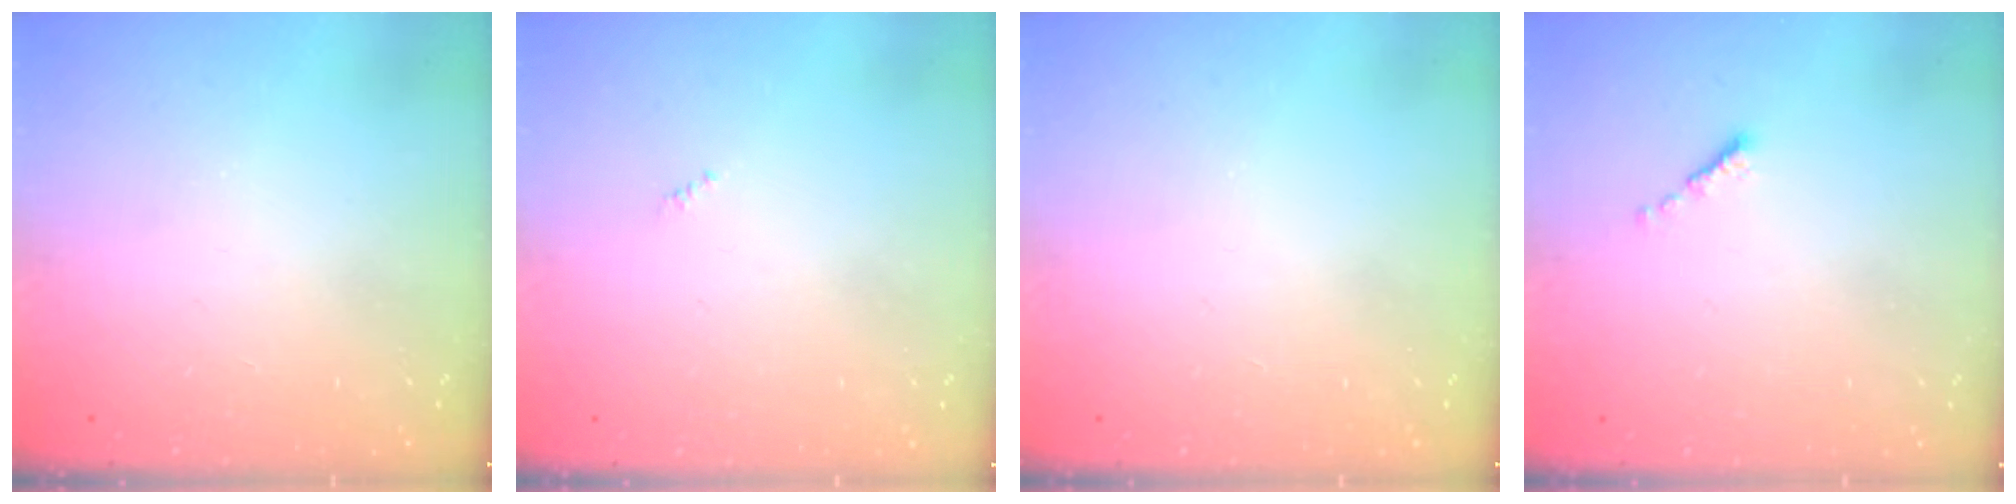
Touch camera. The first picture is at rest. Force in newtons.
{"total": 0.0}
{"total": 0.0}
{"total": 0.0}